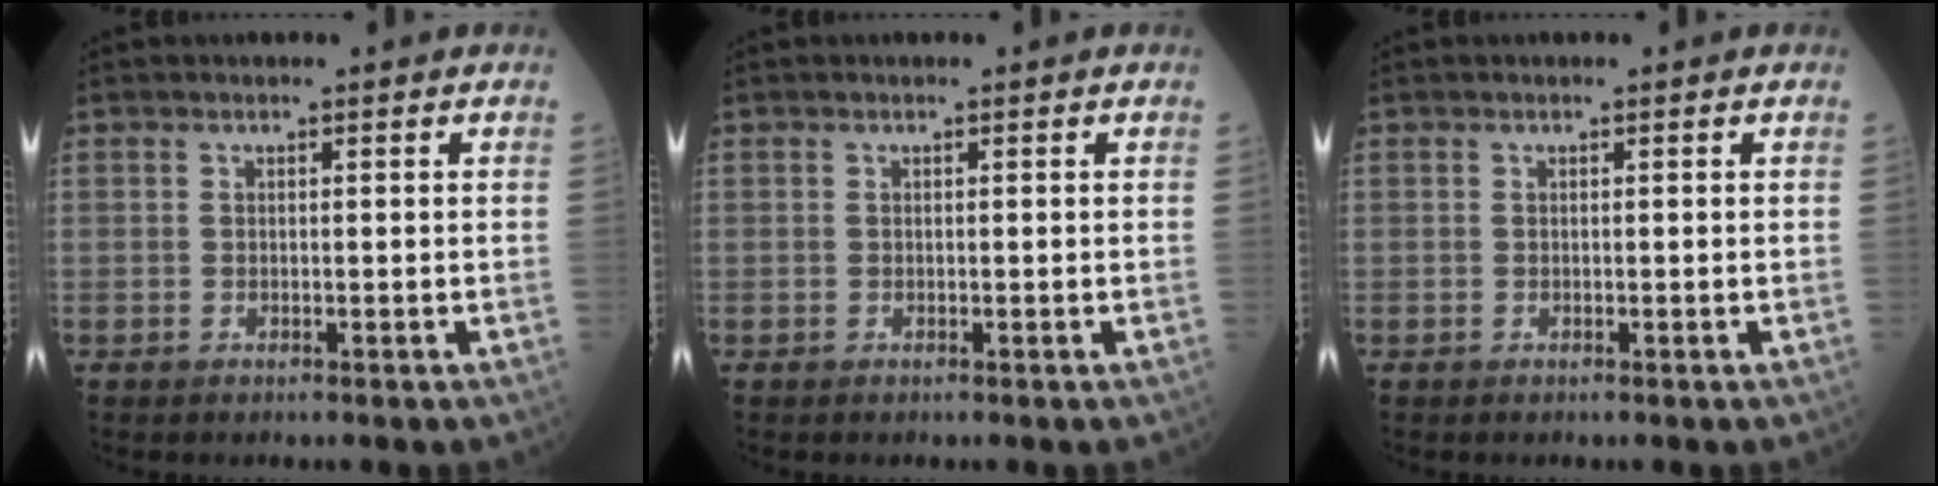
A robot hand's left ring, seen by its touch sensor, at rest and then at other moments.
{"total": 0.0}
{"total": 0.0}